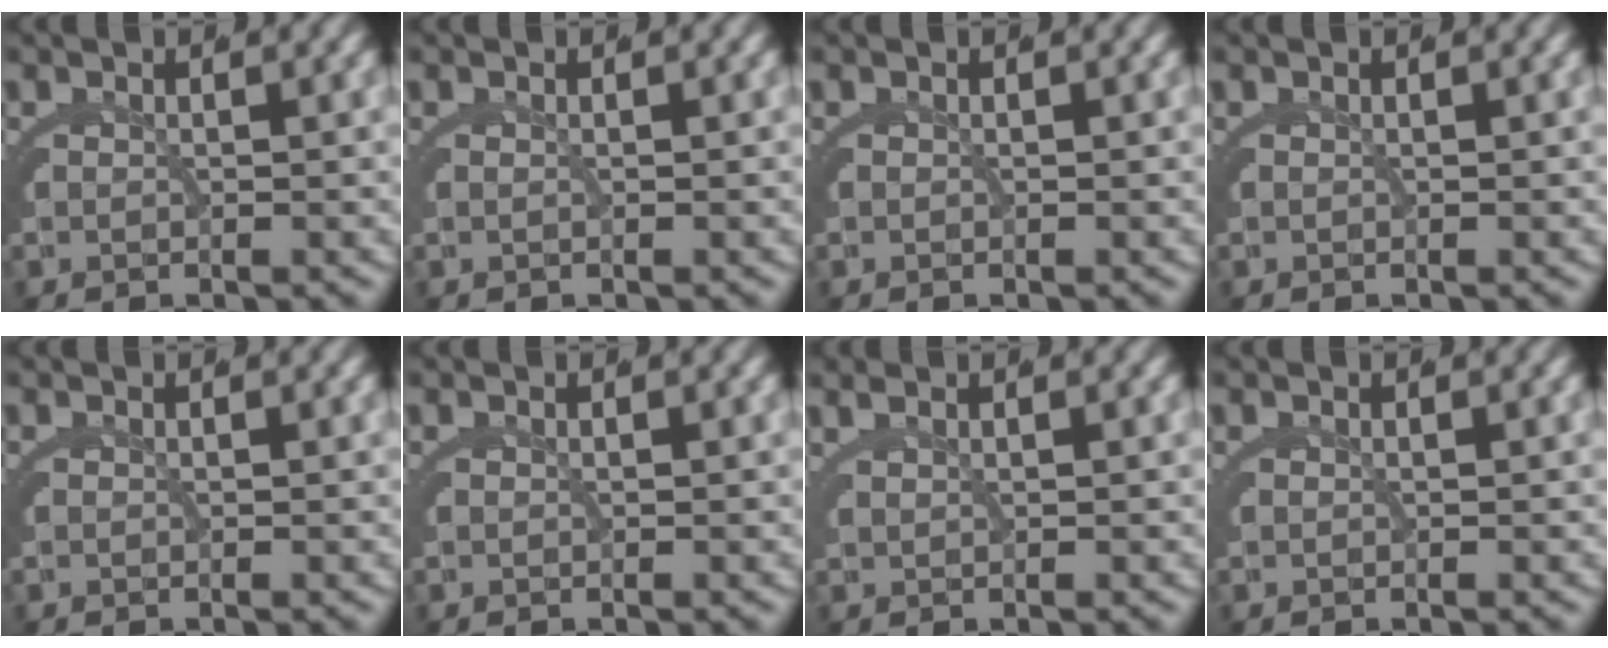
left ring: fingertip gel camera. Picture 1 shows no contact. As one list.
[{"total": 0.7, "force": [0.2, 0.5, 0.4], "torque": [-0.004, 0.007, 0.000]}, {"total": 0.0}, {"total": 0.0}, {"total": 0.0}, {"total": 0.0}, {"total": 1.4, "force": [1.2, 0.0, 0.6], "torque": [-0.005, 0.010, 0.023]}, {"total": 0.0}]